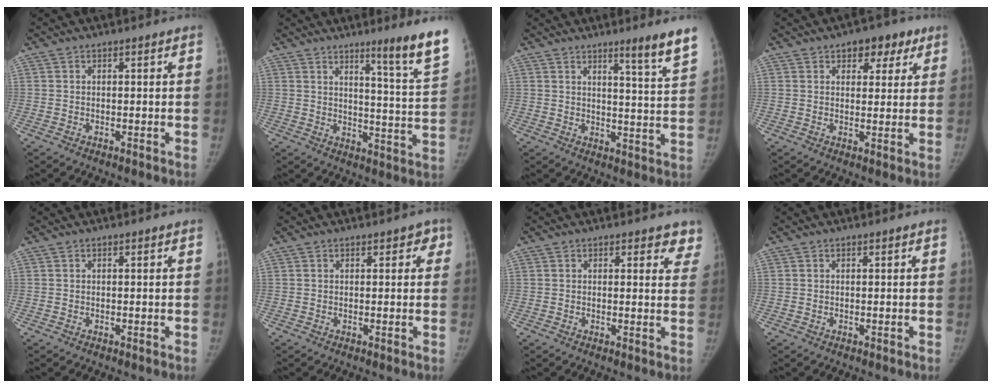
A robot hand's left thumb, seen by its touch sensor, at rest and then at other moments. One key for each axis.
{"total": 11.7, "fx": 8.0, "fy": -0.7, "fz": 8.6, "tx": -0.108, "ty": -0.071, "tz": 0.109}
{"total": 7.6, "fx": 5.4, "fy": -0.5, "fz": 5.4, "tx": -0.068, "ty": -0.047, "tz": 0.076}
{"total": 6.6, "fx": 3.6, "fy": 4.0, "fz": 3.8, "tx": -0.007, "ty": -0.009, "tz": 0.043}
{"total": 0.0}
{"total": 2.2, "fx": 1.1, "fy": 1.4, "fz": 1.4, "tx": 0.011, "ty": 0.002, "tz": 0.008}
{"total": 4.9, "fx": 4.0, "fy": 2.1, "fz": 1.8, "tx": 0.019, "ty": -0.019, "tz": 0.032}
{"total": 0.0}